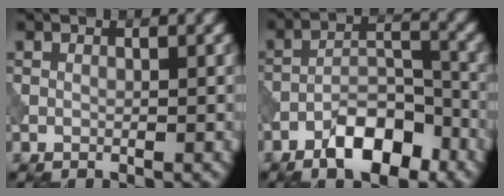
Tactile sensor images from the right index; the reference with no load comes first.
{"total": 6.4, "force": [-4.1, 2.6, 4.2], "torque": [-0.060, 0.010, -0.073]}